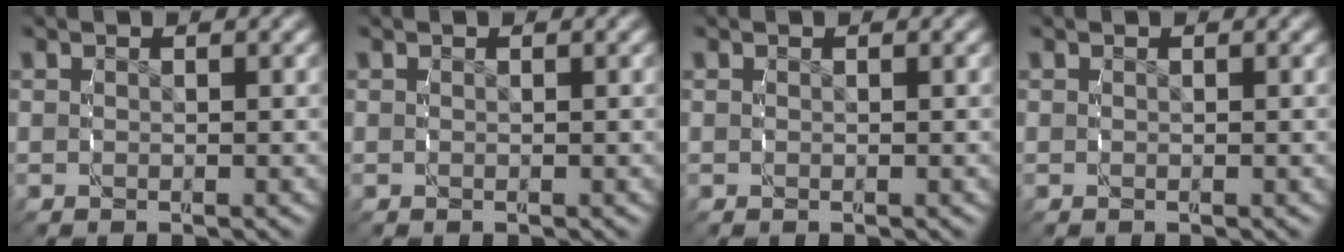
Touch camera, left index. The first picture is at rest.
{"total": 0.0}
{"total": 0.0}
{"total": 0.0}